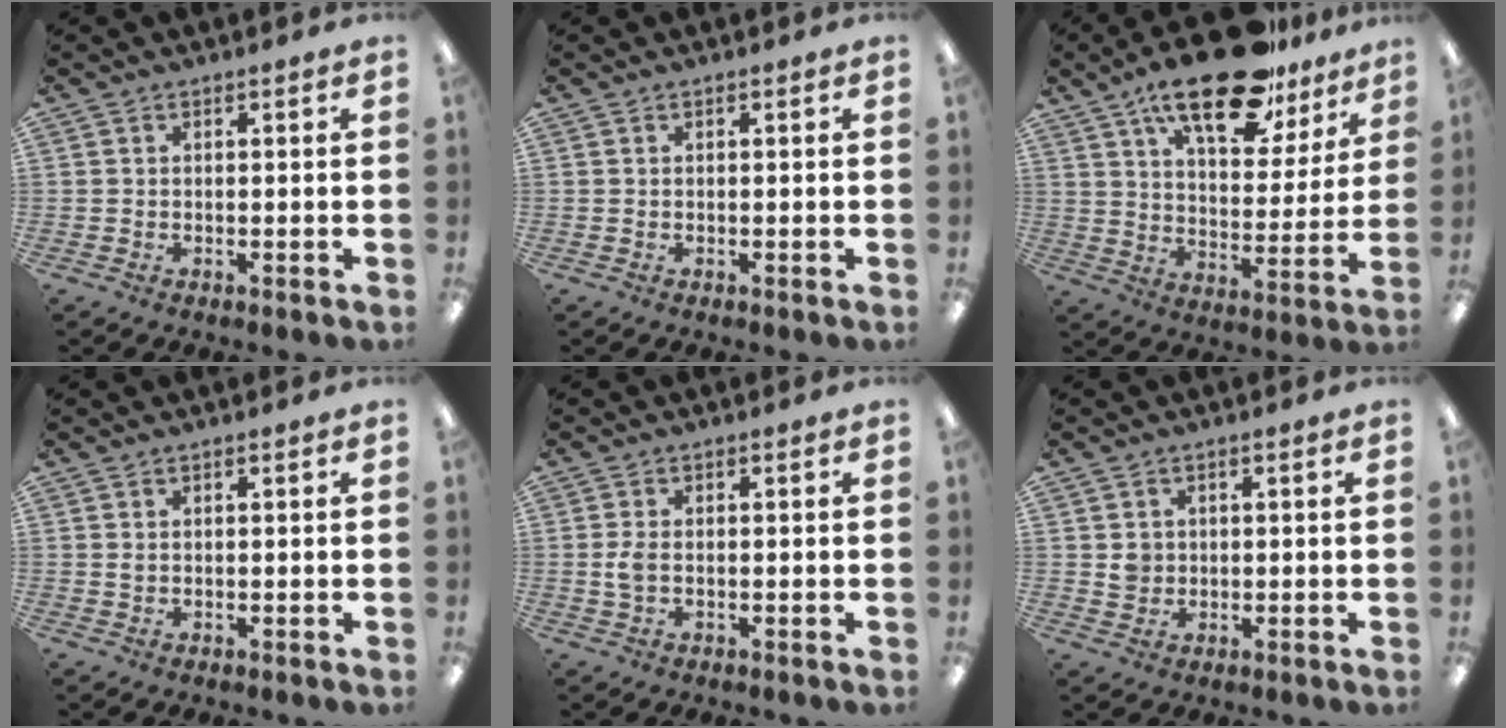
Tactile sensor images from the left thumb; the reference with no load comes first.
{"total": 0.0}
{"total": 20.4, "force": [14.2, 8.0, 12.2], "torque": [-0.194, -0.075, 0.237]}
{"total": 0.8, "force": [0.3, 0.5, 0.6], "torque": [-0.012, 0.004, 0.004]}
{"total": 3.2, "force": [-0.1, 1.8, 2.7], "torque": [-0.058, -0.003, -0.008]}
{"total": 2.9, "force": [0.5, 2.8, 0.8], "torque": [-0.004, -0.002, 0.005]}